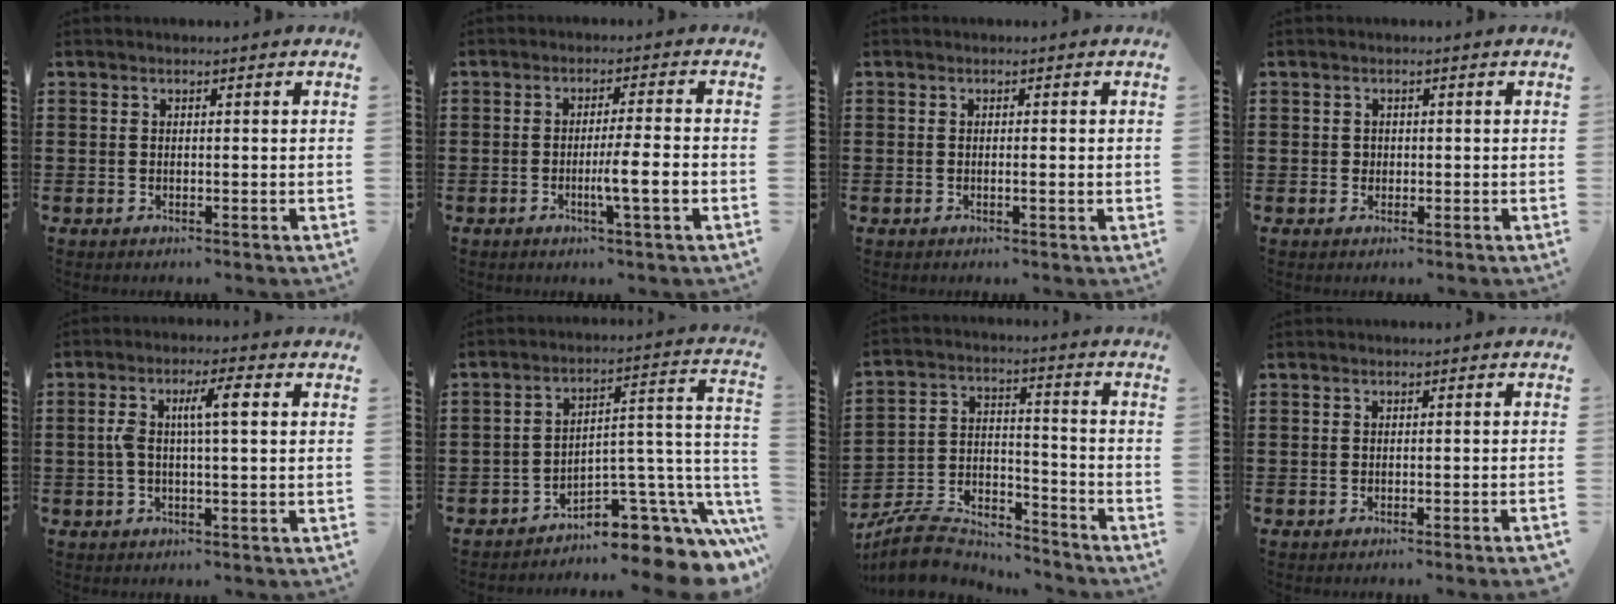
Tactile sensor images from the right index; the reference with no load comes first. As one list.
[{"total": 5.4, "force": [-1.6, -0.2, 5.2], "torque": [-0.086, -0.009, -0.028]}, {"total": 0.7, "force": [-0.1, -0.1, 0.7], "torque": [-0.011, -0.004, -0.002]}, {"total": 0.8, "force": [0.1, 0.7, 0.2], "torque": [-0.006, 0.002, 0.002]}, {"total": 5.5, "force": [0.6, 1.0, 5.3], "torque": [-0.110, 0.003, 0.002]}, {"total": 8.1, "force": [-5.1, 3.9, 4.9], "torque": [-0.053, -0.010, -0.093]}, {"total": 8.5, "force": [-8.0, 2.2, 1.9], "torque": [-0.046, 0.017, -0.157]}, {"total": 1.2, "force": [-1.1, -0.2, 0.4], "torque": [-0.007, -0.001, -0.021]}]